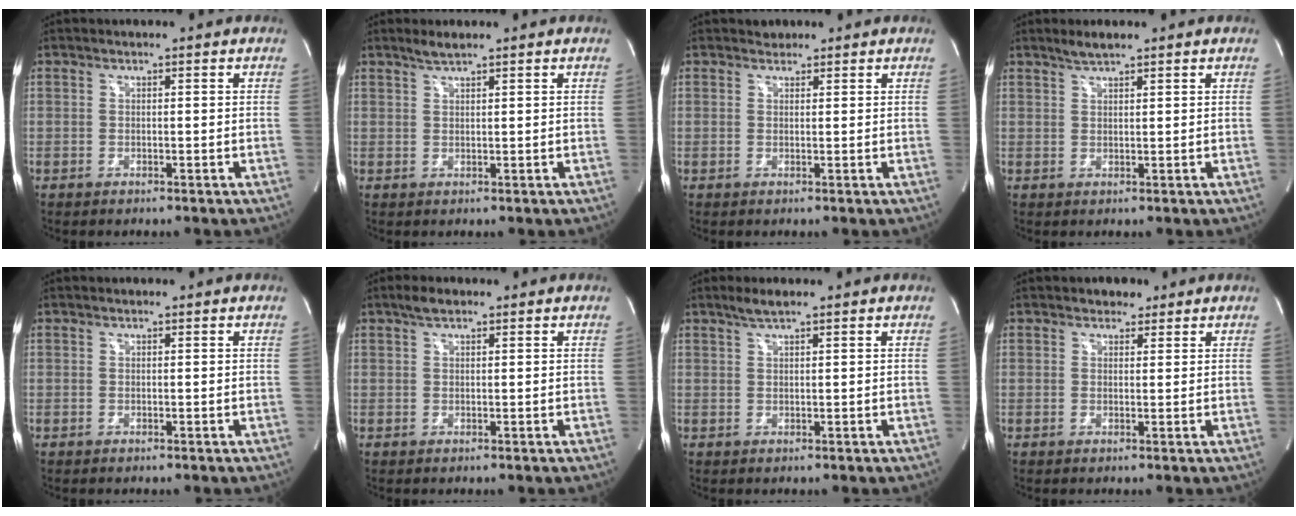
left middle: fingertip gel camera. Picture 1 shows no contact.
{"total": 1.7, "force": [1.5, 0.0, 0.9], "torque": [-0.022, 0.004, 0.032]}
{"total": 1.1, "force": [0.9, 0.6, -0.1], "torque": [-0.001, 0.005, 0.011]}
{"total": 2.1, "force": [1.9, 0.2, 1.1], "torque": [-0.028, 0.005, 0.037]}
{"total": 0.0}
{"total": 2.1, "force": [1.5, 0.8, 1.3], "torque": [-0.029, 0.011, 0.028]}
{"total": 2.2, "force": [1.7, 0.1, 1.4], "torque": [-0.033, 0.005, 0.034]}
{"total": 2.2, "force": [1.6, 1.4, 0.6], "torque": [-0.009, 0.005, 0.022]}